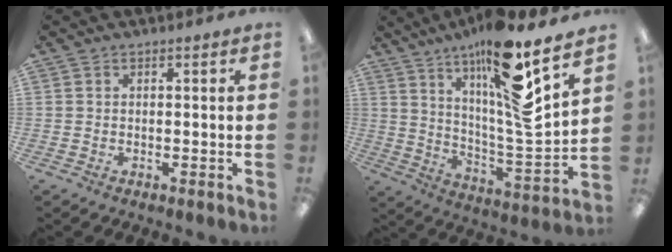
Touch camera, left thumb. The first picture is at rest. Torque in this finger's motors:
{"motor_torque": [0.84, 0.20, 1.72, -1.06, 0.27]}